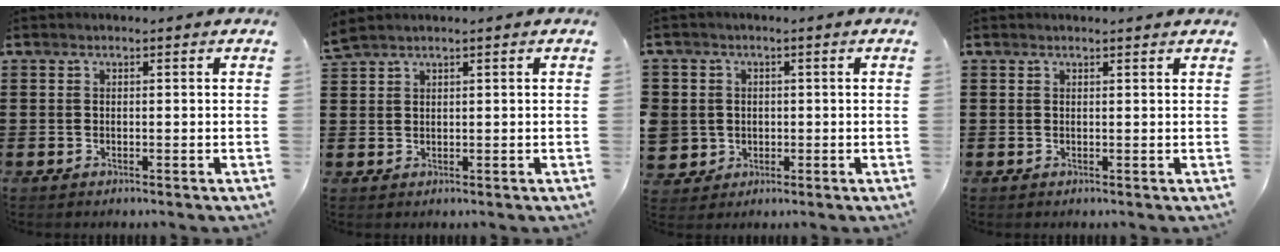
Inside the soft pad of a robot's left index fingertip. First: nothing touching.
{"total": 1.6, "force": [1.5, 0.1, 0.7], "torque": [-0.018, -0.001, 0.028]}
{"total": 4.0, "force": [-0.2, 4.0, 0.2], "torque": [-0.031, 0.009, -0.009]}
{"total": 0.8, "force": [0.7, -0.1, 0.3], "torque": [-0.007, -0.002, 0.015]}